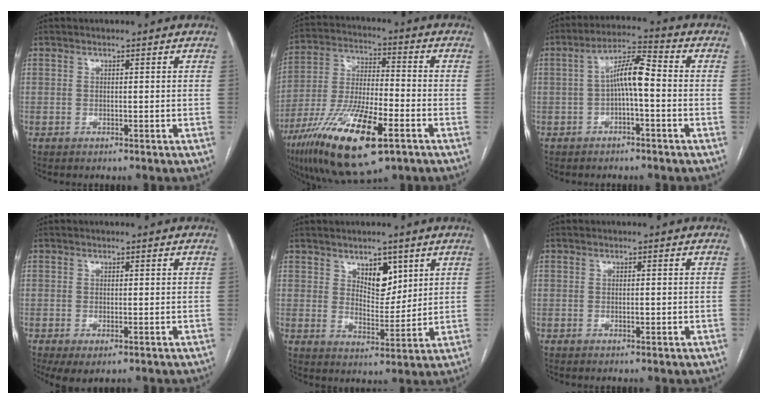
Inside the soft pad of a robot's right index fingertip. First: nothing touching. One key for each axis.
{"total": 19.2, "fx": -9.7, "fy": 4.8, "fz": 15.8, "tx": -0.322, "ty": -0.027, "tz": -0.164}
{"total": 6.8, "fx": -0.6, "fy": 1.3, "fz": 6.7, "tx": -0.121, "ty": 0.027, "tz": -0.014}
{"total": 3.4, "fx": -1.5, "fy": 1.5, "fz": 2.7, "tx": -0.043, "ty": -0.008, "tz": -0.018}
{"total": 6.2, "fx": 3.4, "fy": 3.2, "fz": 4.0, "tx": -0.061, "ty": -0.004, "tz": 0.061}
{"total": 0.9, "fx": -0.2, "fy": 0.3, "fz": 0.8, "tx": -0.014, "ty": 0.000, "tz": -0.004}